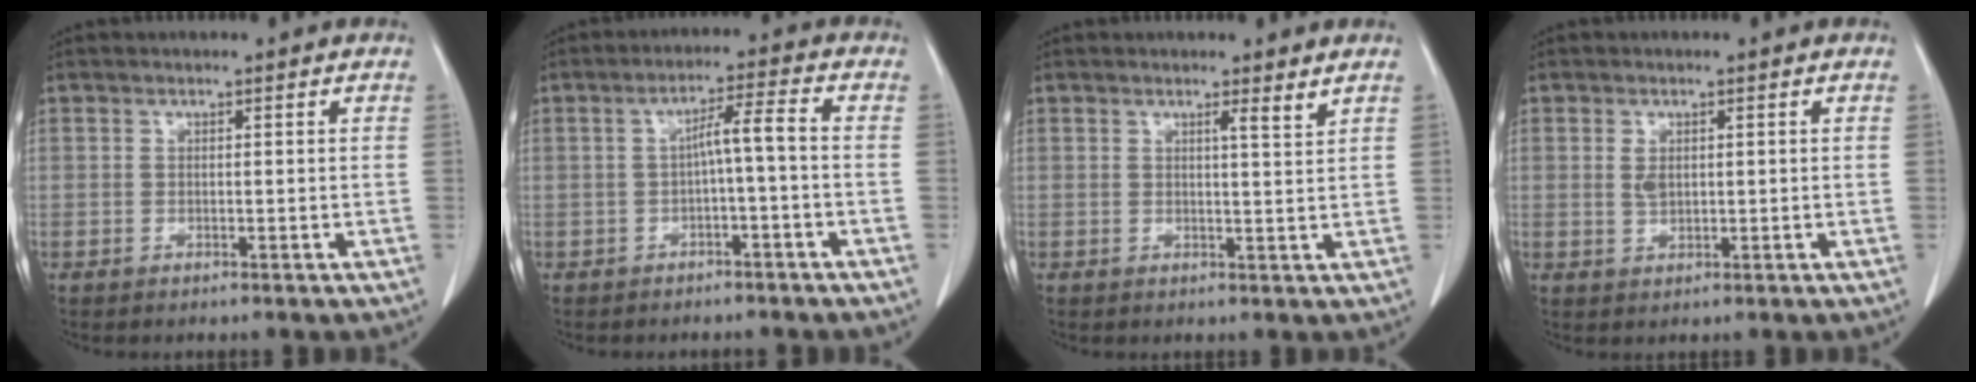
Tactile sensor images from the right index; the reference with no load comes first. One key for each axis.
{"total": 4.4, "fx": -0.8, "fy": 0.0, "fz": 4.3, "tx": -0.069, "ty": 0.019, "tz": -0.012}
{"total": 1.8, "fx": 1.3, "fy": -0.4, "fz": 1.1, "tx": -0.022, "ty": -0.009, "tz": 0.020}
{"total": 1.9, "fx": 0.4, "fy": 1.0, "fz": 1.5, "tx": -0.030, "ty": -0.002, "tz": 0.009}